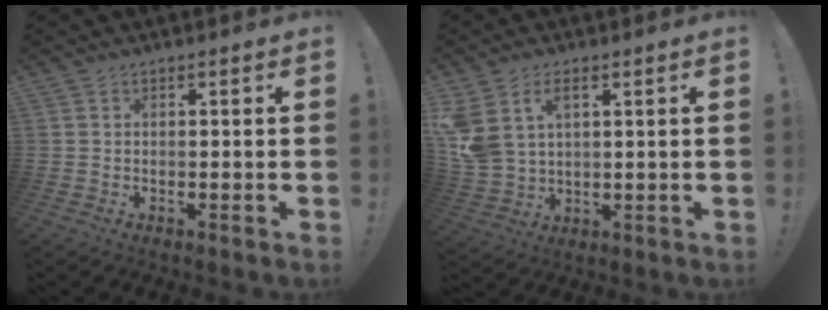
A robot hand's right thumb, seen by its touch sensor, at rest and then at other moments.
{"total": 8.9, "force": [4.3, 5.6, 5.4], "torque": [-0.118, -0.018, 0.082]}